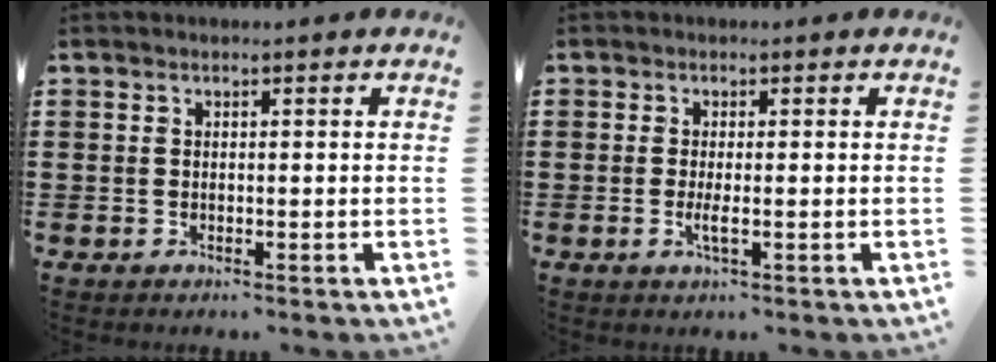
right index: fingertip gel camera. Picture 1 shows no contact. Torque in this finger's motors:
{"motor_torque": [1.20, 0.94, 0.33, 0.08]}